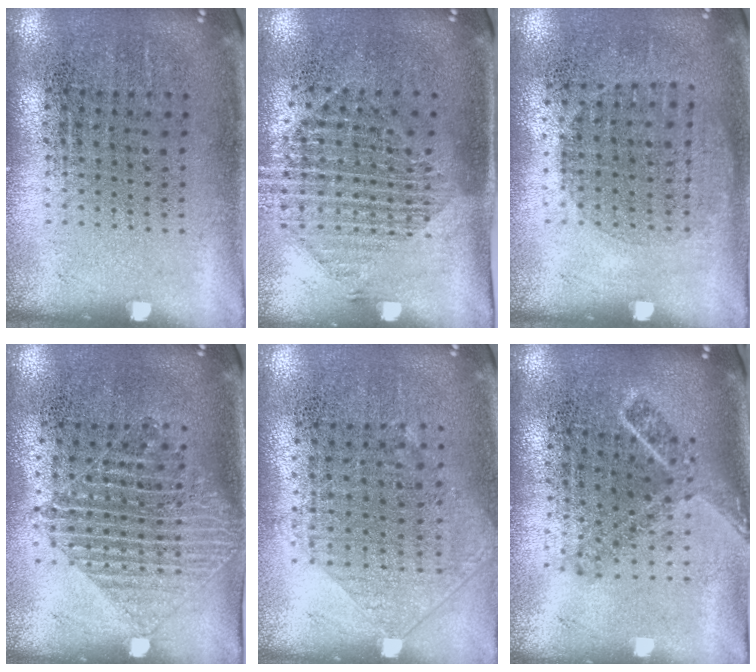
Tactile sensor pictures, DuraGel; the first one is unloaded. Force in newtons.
{"total": 1.6, "press": 1.3, "slide": 0.9}
{"total": 1.0, "press": 0.9, "slide": 0.4}
{"total": 1.4, "press": 1.2, "slide": 0.6}
{"total": 1.0, "press": 0.9, "slide": 0.4}
{"total": 1.8, "press": 1.4, "slide": 1.2}